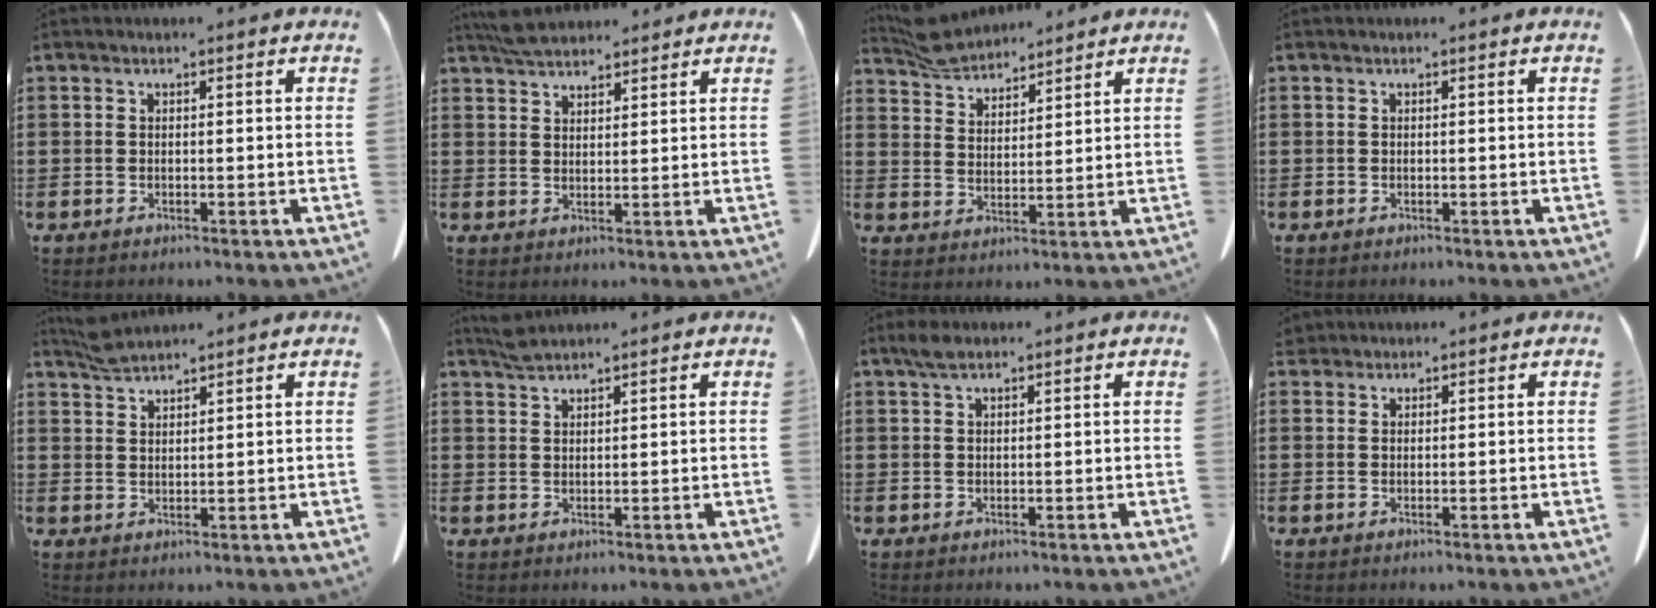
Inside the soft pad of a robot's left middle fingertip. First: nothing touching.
{"total": 3.7, "force": [3.5, 1.0, 0.9], "torque": [-0.027, -0.005, 0.068]}
{"total": 5.8, "force": [5.5, 1.7, 1.0], "torque": [-0.041, -0.015, 0.105]}
{"total": 0.0}
{"total": 3.0, "force": [2.8, 0.5, 0.8], "torque": [-0.025, -0.003, 0.054]}
{"total": 2.1, "force": [2.0, 0.3, 0.7], "torque": [-0.018, 0.000, 0.038]}
{"total": 2.2, "force": [1.4, 0.8, 1.5], "torque": [-0.033, 0.004, 0.025]}
{"total": 1.3, "force": [1.2, 0.5, 0.1], "torque": [-0.007, 0.003, 0.025]}